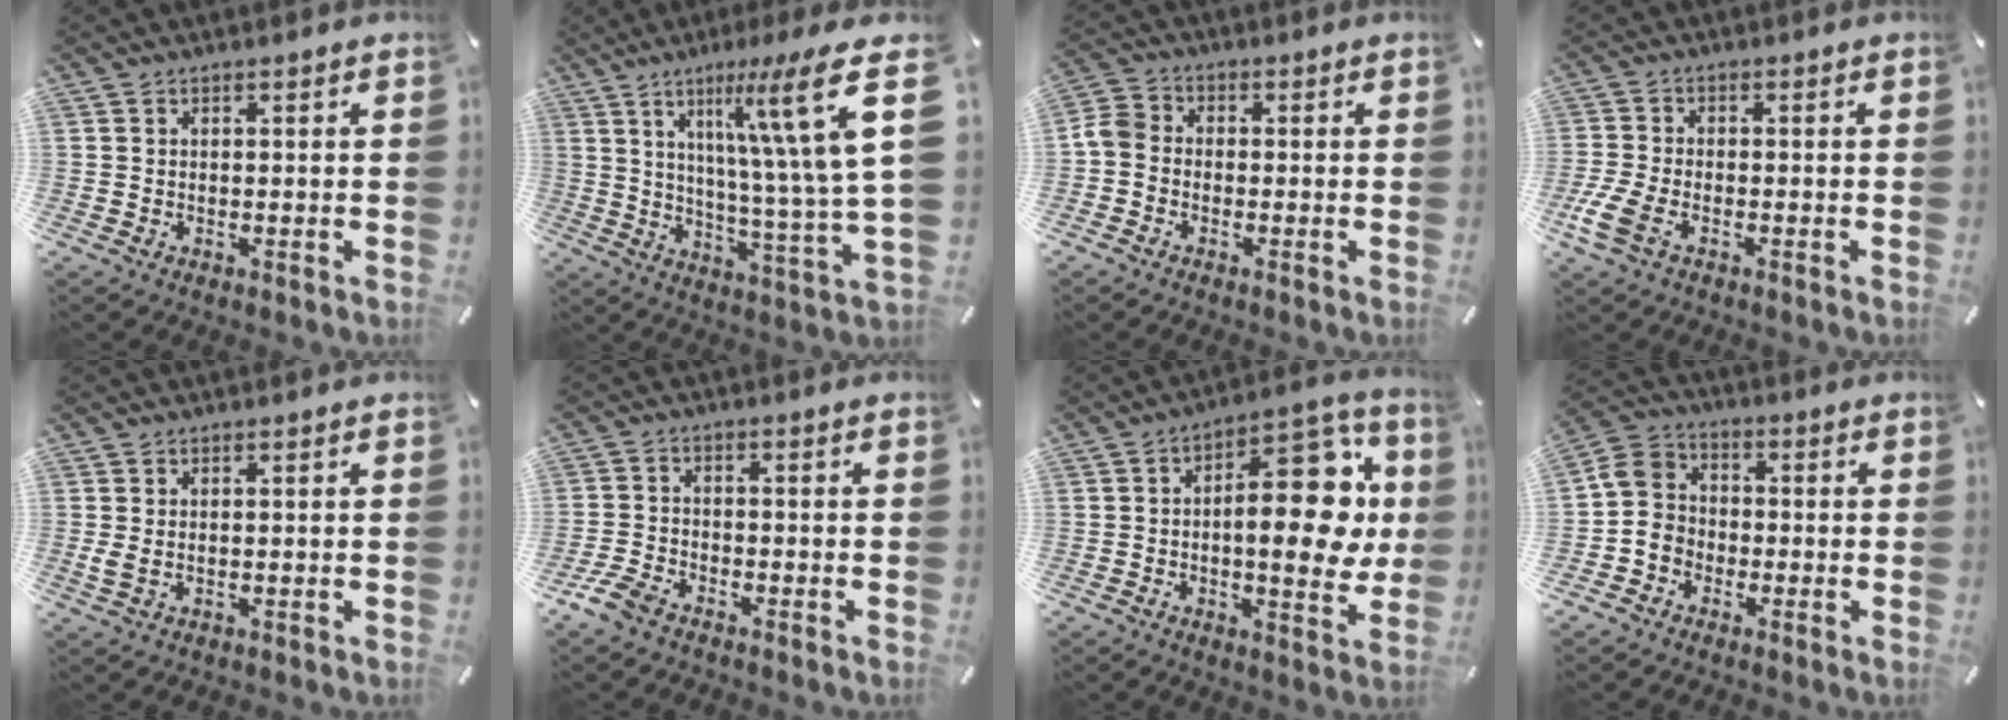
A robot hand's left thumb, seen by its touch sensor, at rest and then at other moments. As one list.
[{"total": 25.0, "force": [10.3, 4.5, 22.4], "torque": [-0.330, -0.062, 0.153]}, {"total": 4.5, "force": [-1.6, 3.7, 2.2], "torque": [-0.058, 0.010, -0.032]}, {"total": 5.8, "force": [-2.7, 3.0, 4.1], "torque": [-0.104, -0.003, -0.053]}, {"total": 1.8, "force": [0.1, 1.1, 1.4], "torque": [-0.028, -0.006, 0.000]}, {"total": 4.7, "force": [-3.6, 2.2, 2.1], "torque": [-0.058, 0.012, -0.073]}, {"total": 20.1, "force": [2.8, 9.9, 17.2], "torque": [-0.217, -0.026, 0.045]}, {"total": 7.2, "force": [-2.5, 6.5, 1.6], "torque": [-0.048, 0.028, -0.049]}]